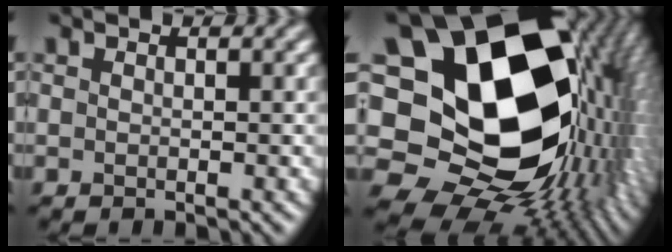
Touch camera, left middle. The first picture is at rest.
{"total": 22.3, "force": [2.1, 16.0, 15.4], "torque": [-0.268, -0.016, 0.051]}